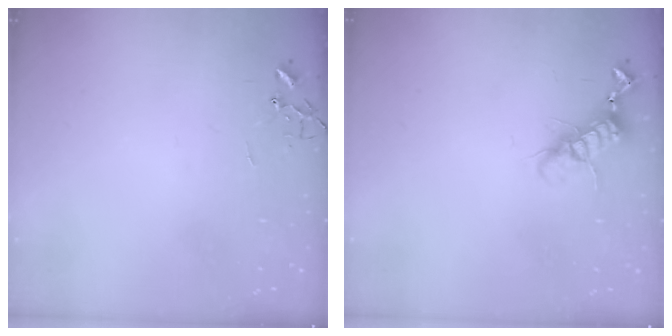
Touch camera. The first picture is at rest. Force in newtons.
{"total": 11.0, "press": 10.9, "slide": 1.1}